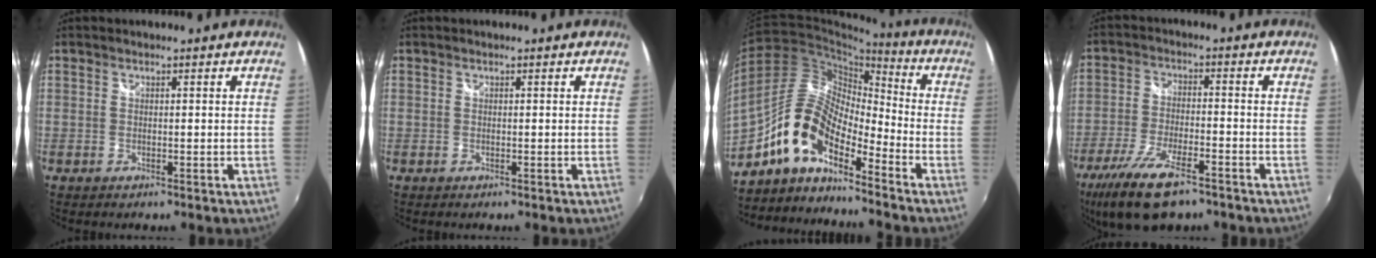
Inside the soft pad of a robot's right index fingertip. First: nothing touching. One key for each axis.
{"total": 0.0}
{"total": 12.2, "fx": -7.9, "fy": 4.4, "fz": 8.2, "tx": -0.160, "ty": 0.024, "tz": -0.164}
{"total": 14.0, "fx": -9.5, "fy": 4.4, "fz": 9.2, "tx": -0.207, "ty": -0.034, "tz": -0.174}